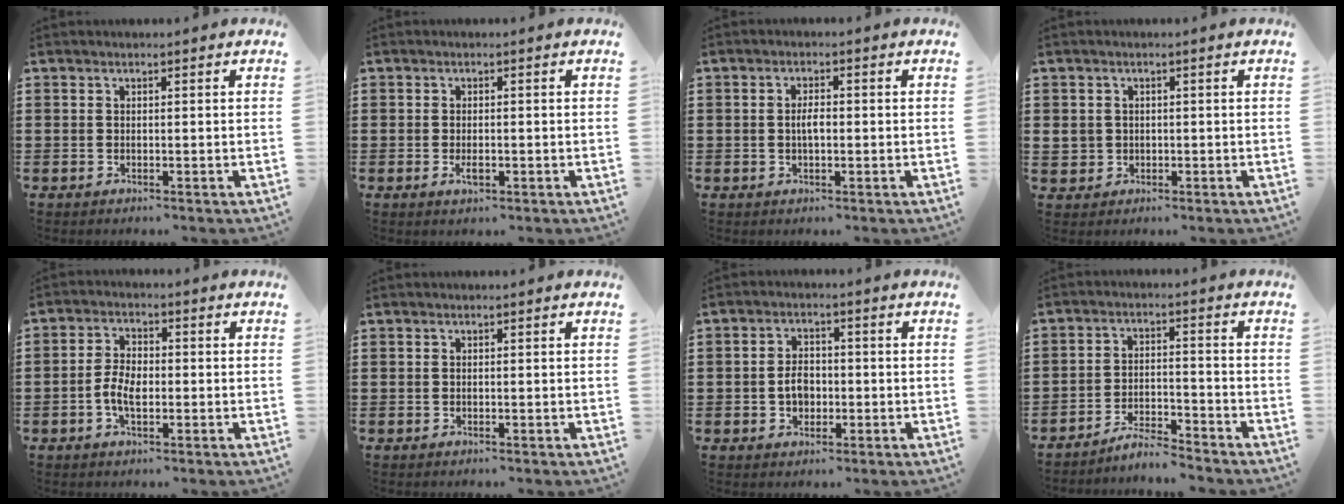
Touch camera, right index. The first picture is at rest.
{"total": 1.8, "force": [-0.5, 0.7, 1.6], "torque": [-0.036, -0.004, -0.012]}
{"total": 2.6, "force": [-0.3, 0.9, 2.4], "torque": [-0.045, 0.000, -0.007]}
{"total": 2.1, "force": [0.0, 2.1, 0.4], "torque": [-0.016, 0.008, -0.003]}
{"total": 4.5, "force": [-1.2, 2.3, 3.7], "torque": [-0.093, -0.004, -0.030]}
{"total": 0.0}
{"total": 3.5, "force": [-0.7, 2.6, 2.3], "torque": [-0.039, 0.002, -0.018]}
{"total": 4.4, "force": [-4.3, 0.1, 0.7], "torque": [-0.016, 0.006, -0.088]}